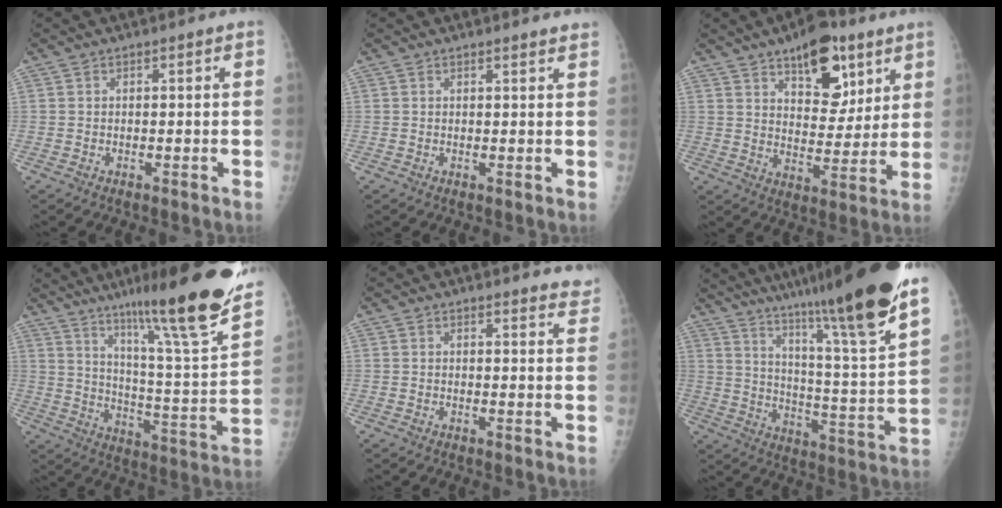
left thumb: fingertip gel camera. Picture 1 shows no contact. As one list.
[{"total": 2.0, "force": [1.9, 0.3, 0.5], "torque": [-0.002, -0.009, 0.018]}, {"total": 14.4, "force": [8.5, 7.2, 9.2], "torque": [-0.088, -0.045, 0.128]}, {"total": 26.4, "force": [18.0, 2.7, 19.2], "torque": [-0.268, -0.084, 0.270]}, {"total": 6.4, "force": [6.2, 1.2, 1.0], "torque": [0.017, -0.036, 0.047]}, {"total": 28.0, "force": [21.0, 1.4, 18.5], "torque": [-0.283, -0.107, 0.315]}]